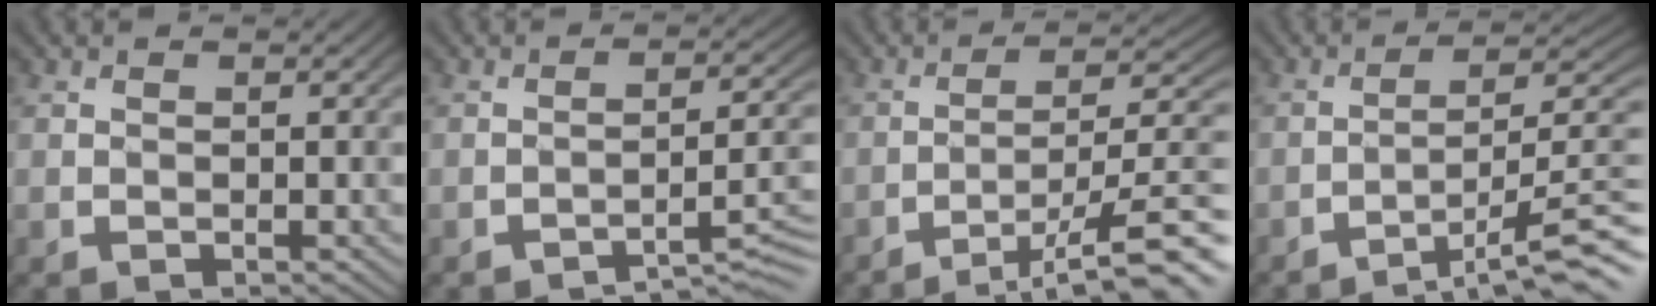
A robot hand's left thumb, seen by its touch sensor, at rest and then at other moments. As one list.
[{"total": 5.1, "force": [-3.4, 0.9, 3.7], "torque": [-0.050, 0.018, -0.060]}, {"total": 11.4, "force": [-6.7, 2.3, 9.0], "torque": [-0.132, 0.009, -0.094]}, {"total": 10.4, "force": [-6.2, 1.9, 8.1], "torque": [-0.118, 0.009, -0.090]}]